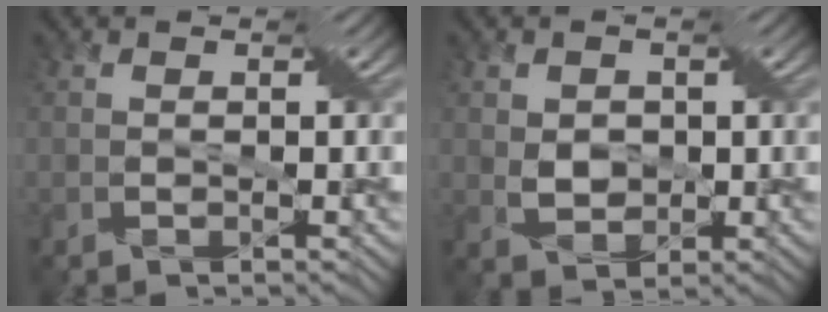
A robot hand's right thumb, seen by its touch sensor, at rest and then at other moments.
{"total": 2.7, "force": [0.6, 2.1, 1.6], "torque": [-0.054, -0.002, 0.008]}